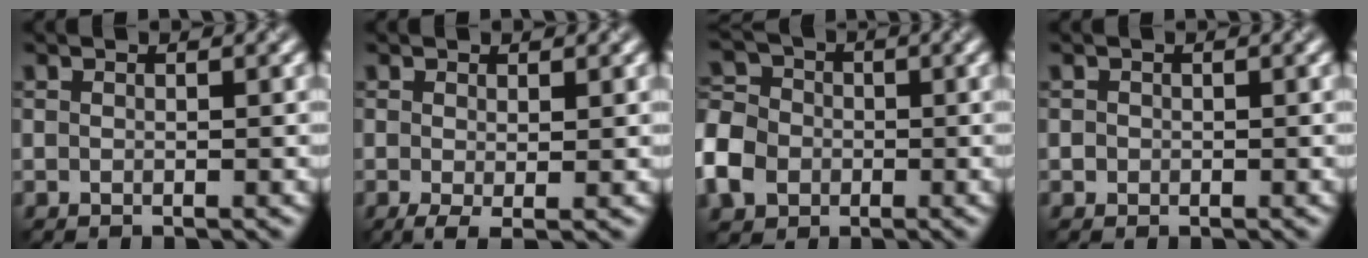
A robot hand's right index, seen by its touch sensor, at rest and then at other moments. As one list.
[{"total": 1.5, "force": [-0.2, 0.4, 1.5], "torque": [-0.028, -0.009, -0.004]}, {"total": 6.4, "force": [-2.3, 5.2, 3.0], "torque": [-0.080, -0.003, -0.057]}, {"total": 0.6, "force": [-0.1, 0.6, 0.1], "torque": [0.004, -0.004, -0.003]}]